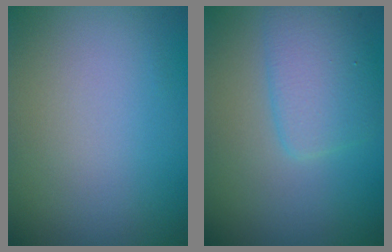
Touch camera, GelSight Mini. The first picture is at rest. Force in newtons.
{"total": 3.2, "press": 3.2, "slide": 0.1}